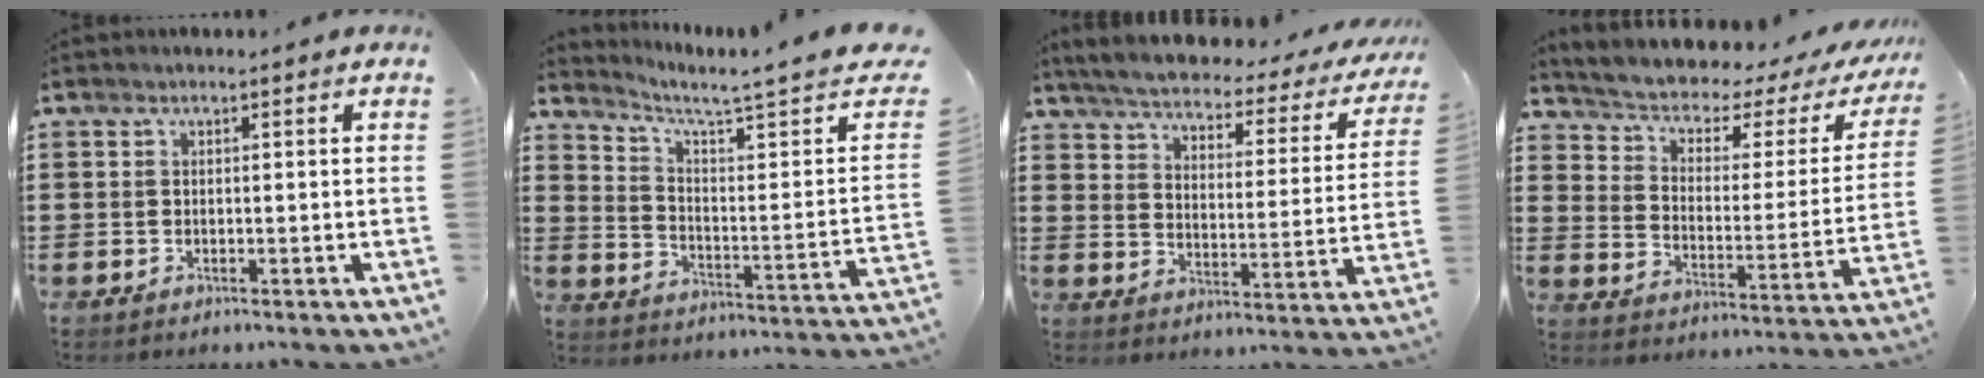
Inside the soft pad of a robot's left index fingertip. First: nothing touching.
{"total": 3.6, "force": [2.3, -0.5, 2.7], "torque": [-0.069, -0.032, 0.027]}
{"total": 3.4, "force": [3.1, 0.2, 1.2], "torque": [-0.046, -0.029, 0.044]}
{"total": 3.2, "force": [1.8, 1.7, 2.1], "torque": [-0.056, -0.021, 0.020]}